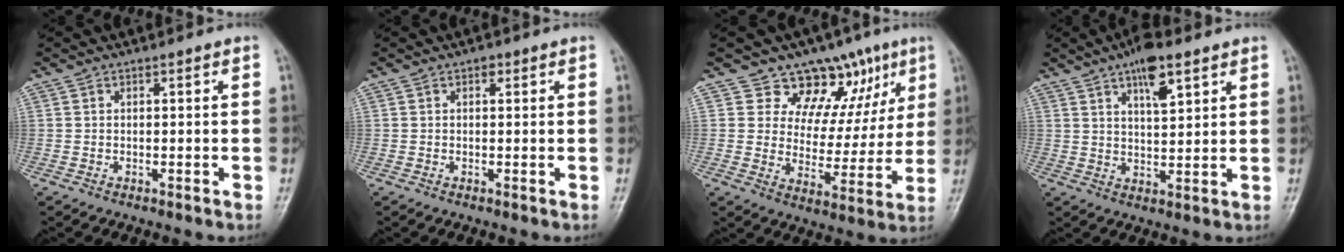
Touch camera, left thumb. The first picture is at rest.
{"total": 1.2, "force": [0.5, 0.8, 0.6], "torque": [0.001, 0.000, 0.004]}
{"total": 13.2, "force": [8.4, 8.9, 5.0], "torque": [-0.010, -0.035, 0.118]}
{"total": 8.3, "force": [4.7, 2.9, 6.1], "torque": [-0.086, -0.021, 0.076]}